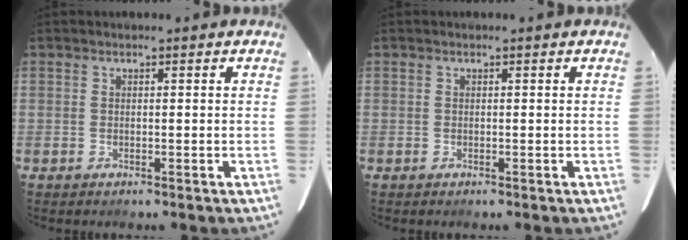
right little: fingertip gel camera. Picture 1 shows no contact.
{"total": 0.0}